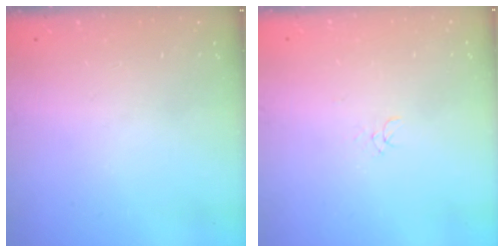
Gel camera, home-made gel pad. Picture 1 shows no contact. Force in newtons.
{"total": 3.5, "press": 3.5, "slide": 0.2}